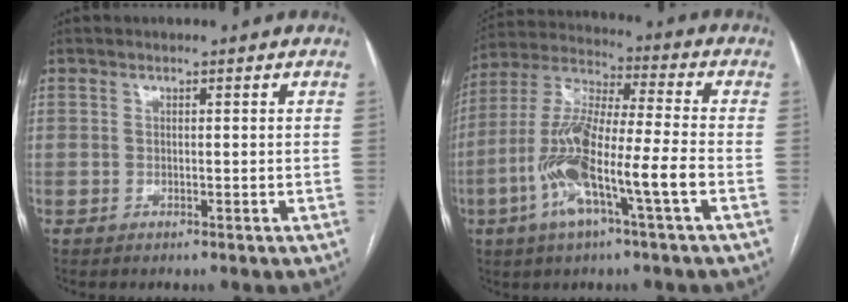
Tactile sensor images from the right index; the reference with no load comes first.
{"total": 14.9, "force": [-5.1, 1.0, 14.0], "torque": [-0.285, 0.001, -0.100]}